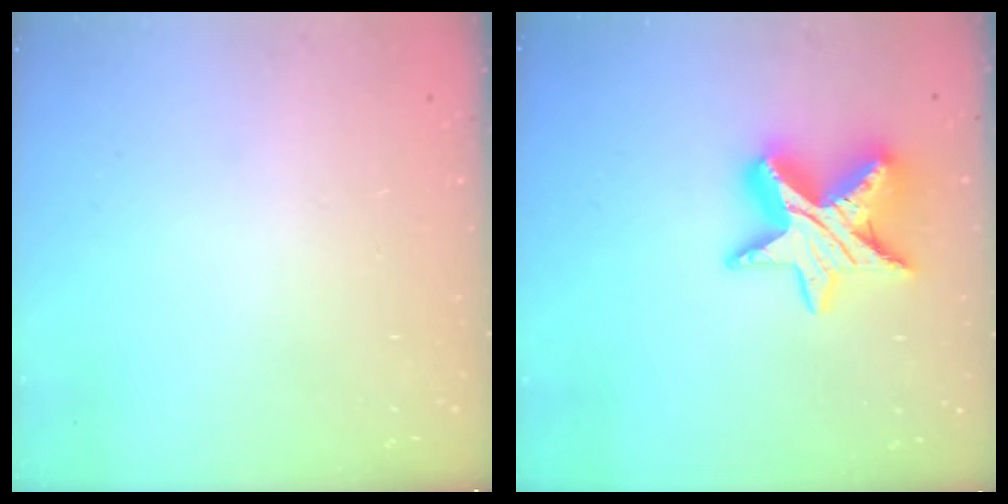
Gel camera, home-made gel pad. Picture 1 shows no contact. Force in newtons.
{"total": 15.5, "press": 15.5, "slide": 1.1}